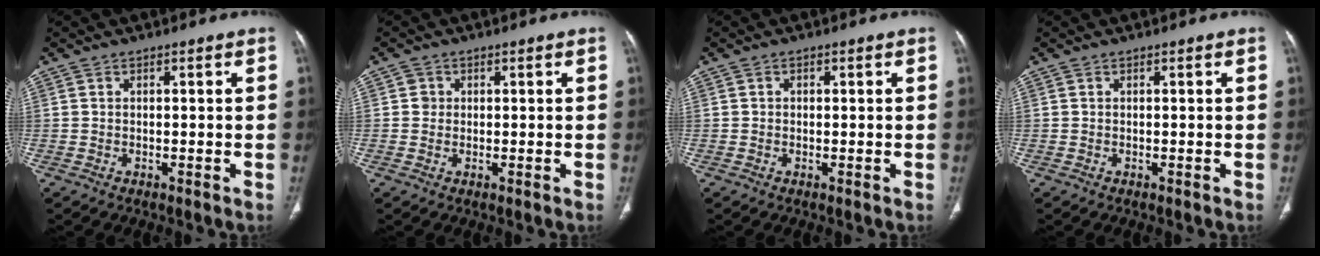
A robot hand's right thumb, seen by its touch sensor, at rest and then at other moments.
{"total": 1.4, "force": [0.2, 1.4, 0.2], "torque": [0.005, 0.002, 0.002]}
{"total": 0.6, "force": [0.1, 0.5, 0.3], "torque": [-0.001, 0.001, 0.000]}
{"total": 0.0}